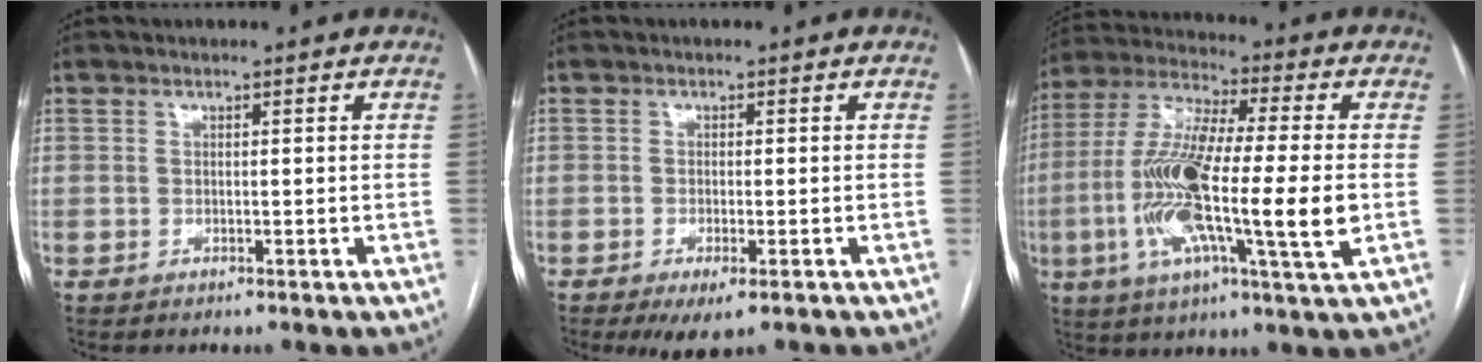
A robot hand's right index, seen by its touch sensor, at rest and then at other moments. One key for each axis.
{"total": 4.5, "fx": -2.9, "fy": 0.7, "fz": 3.3, "tx": -0.049, "ty": -0.010, "tz": -0.044}
{"total": 19.8, "fx": -3.1, "fy": 1.7, "fz": 19.4, "tx": -0.379, "ty": -0.010, "tz": -0.060}